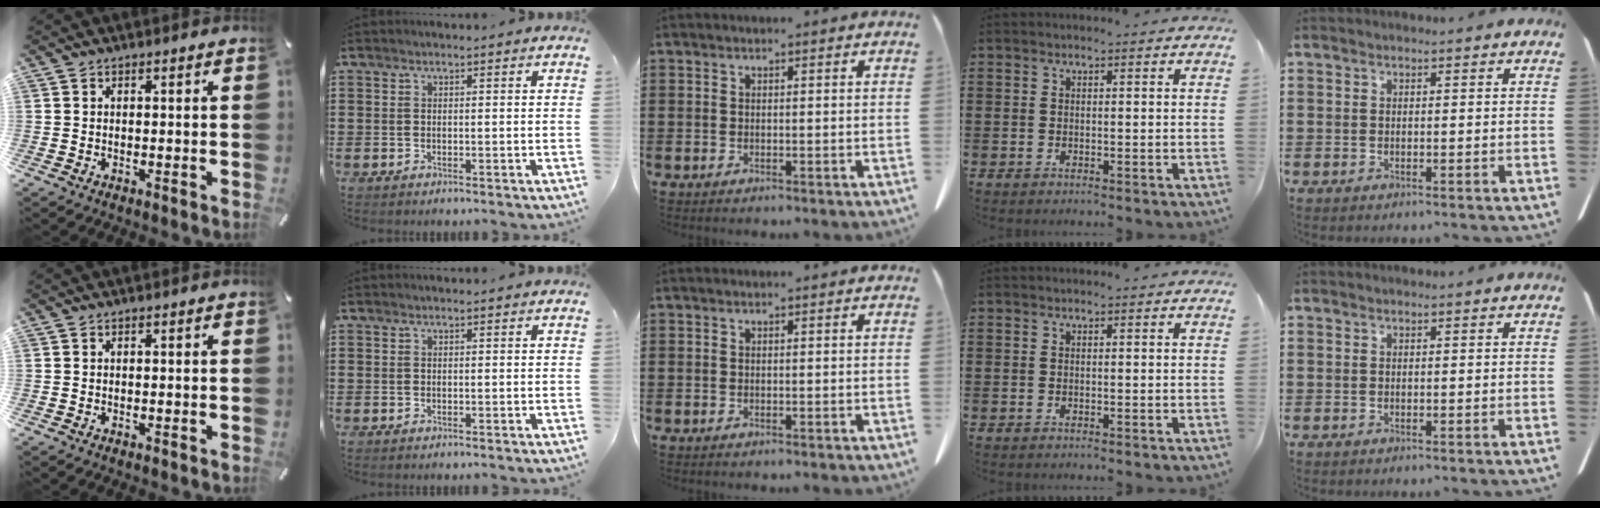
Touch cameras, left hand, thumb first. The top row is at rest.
{}